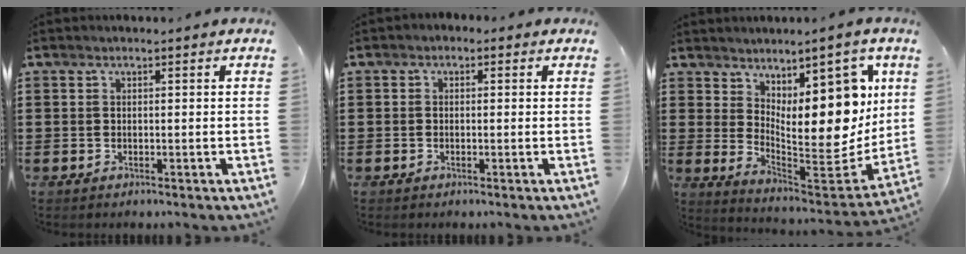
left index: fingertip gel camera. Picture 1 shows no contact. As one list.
[{"total": 1.3, "force": [-0.4, 1.2, 0.4], "torque": [-0.011, 0.005, -0.010]}, {"total": 12.7, "force": [5.2, 5.6, 10.1], "torque": [-0.144, -0.049, 0.093]}]